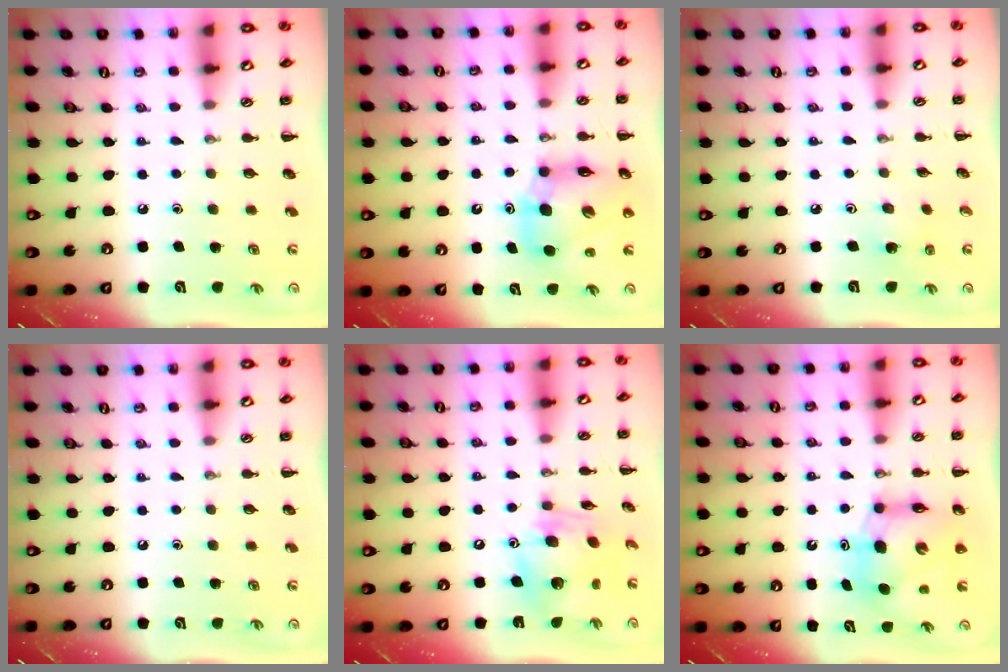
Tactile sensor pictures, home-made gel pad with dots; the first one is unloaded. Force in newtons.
{"total": 11.5, "press": 11.0, "slide": 3.1}
{"total": 3.1, "press": 2.9, "slide": 1.0}
{"total": 0.0}
{"total": 12.9, "press": 12.8, "slide": 1.6}
{"total": 8.7, "press": 8.6, "slide": 1.3}